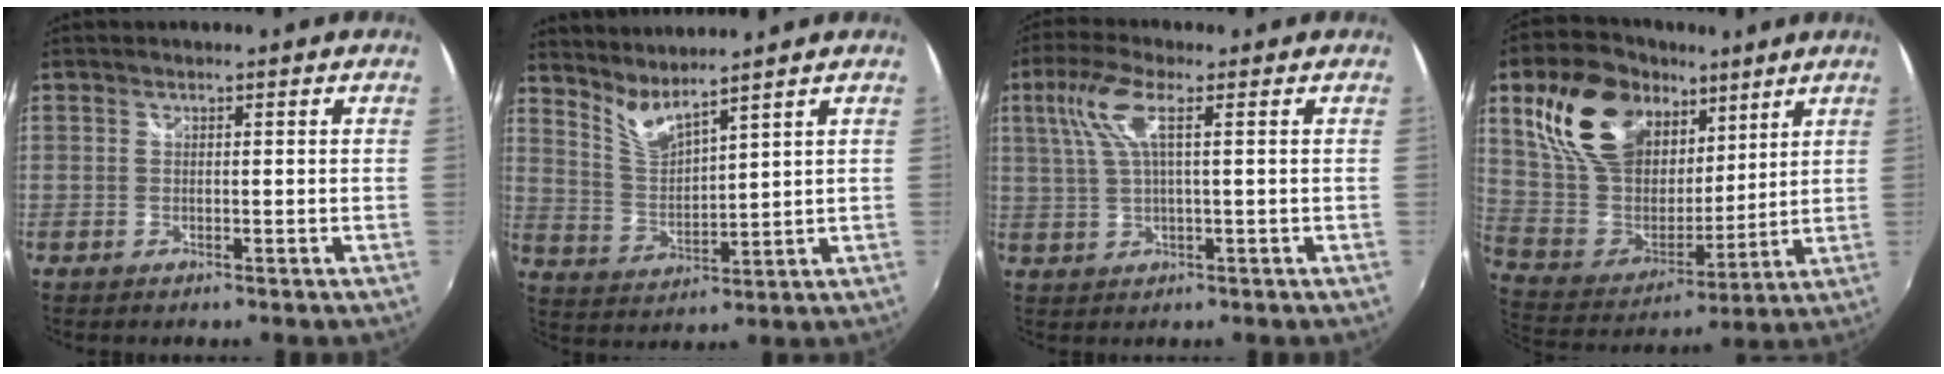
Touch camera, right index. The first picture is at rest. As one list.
[{"total": 6.0, "force": [5.5, 0.0, 2.5], "torque": [-0.052, -0.015, 0.115]}, {"total": 6.9, "force": [2.1, 1.1, 6.4], "torque": [-0.132, 0.010, 0.046]}, {"total": 23.7, "force": [12.3, 14.4, 14.3], "torque": [-0.296, 0.040, 0.241]}]